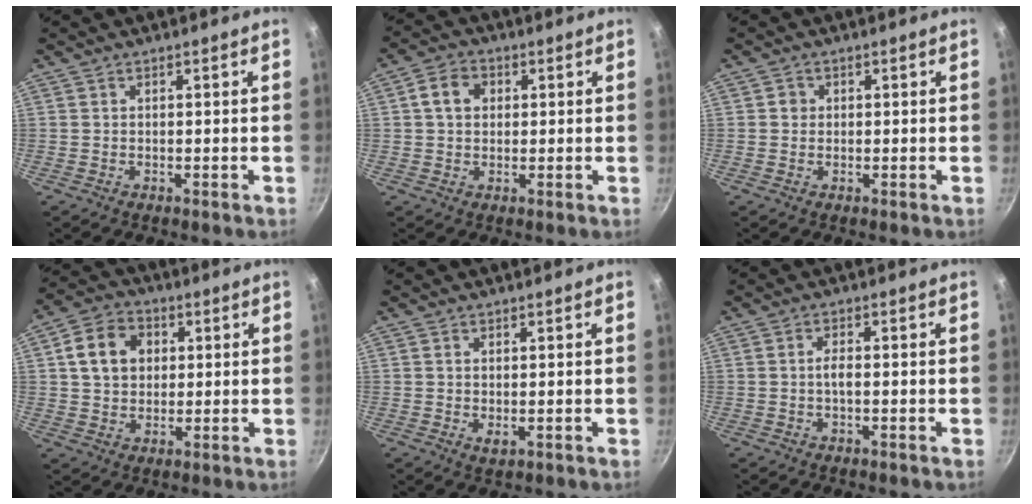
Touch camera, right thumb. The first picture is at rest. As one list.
[{"total": 5.5, "force": [1.1, 4.3, 3.1], "torque": [-0.039, 0.011, 0.012]}, {"total": 1.5, "force": [0.1, 1.5, 0.4], "torque": [0.000, 0.003, -0.001]}, {"total": 9.6, "force": [2.2, 7.7, 5.4], "torque": [-0.076, 0.012, 0.029]}, {"total": 1.5, "force": [0.2, 0.8, 1.3], "torque": [-0.022, -0.007, 0.005]}, {"total": 1.8, "force": [-0.3, 0.5, 1.7], "torque": [-0.041, 0.005, -0.007]}]